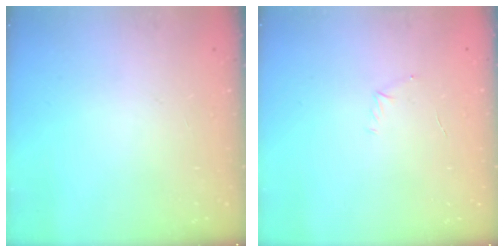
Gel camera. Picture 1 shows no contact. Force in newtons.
{"total": 4.7, "press": 4.5, "slide": 1.3}